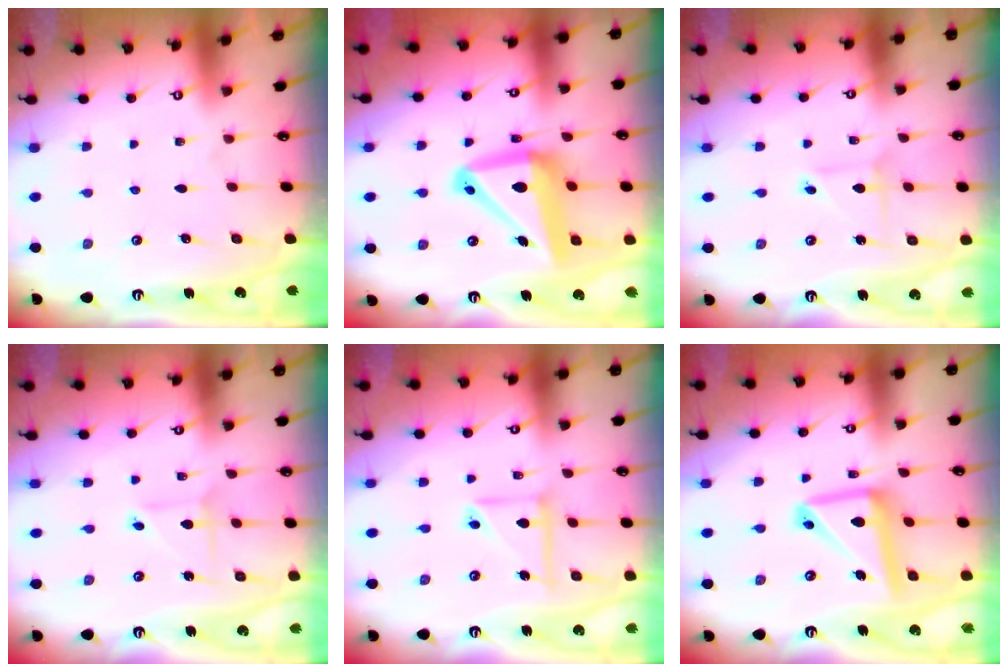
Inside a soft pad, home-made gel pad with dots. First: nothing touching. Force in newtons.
{"total": 15.9, "press": 15.8, "slide": 2.3}
{"total": 2.9, "press": 2.8, "slide": 0.3}
{"total": 3.0, "press": 3.0, "slide": 0.3}
{"total": 9.1, "press": 9.1, "slide": 0.8}
{"total": 13.6, "press": 13.5, "slide": 1.5}